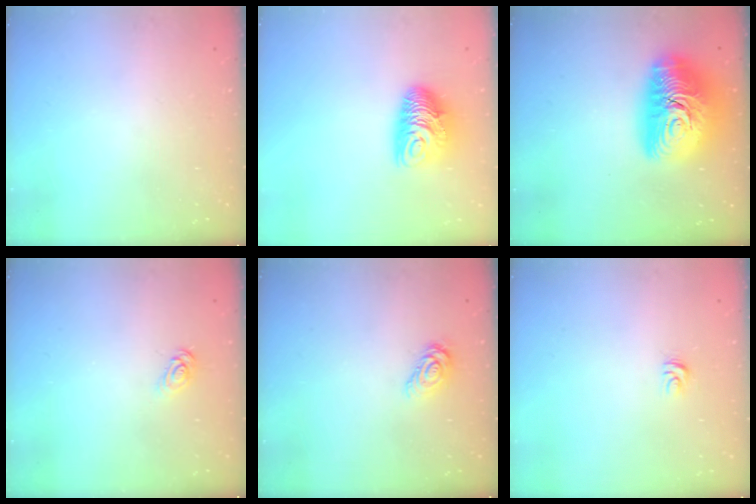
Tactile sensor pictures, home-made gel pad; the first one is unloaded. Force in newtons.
{"total": 10.5, "press": 10.5, "slide": 0.6}
{"total": 21.8, "press": 21.7, "slide": 1.6}
{"total": 3.4, "press": 3.4, "slide": 0.3}
{"total": 6.0, "press": 6.0, "slide": 0.3}
{"total": 4.1, "press": 4.1, "slide": 0.4}